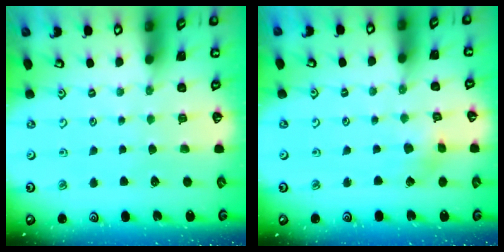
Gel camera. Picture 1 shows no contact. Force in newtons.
{"total": 3.2, "press": 3.2, "slide": 0.3}